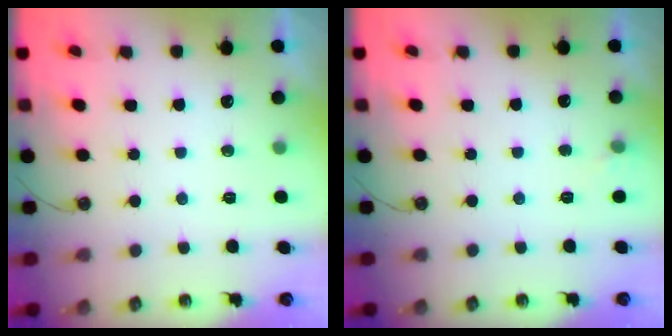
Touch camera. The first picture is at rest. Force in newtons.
{"total": 5.1, "press": 5.1, "slide": 0.5}